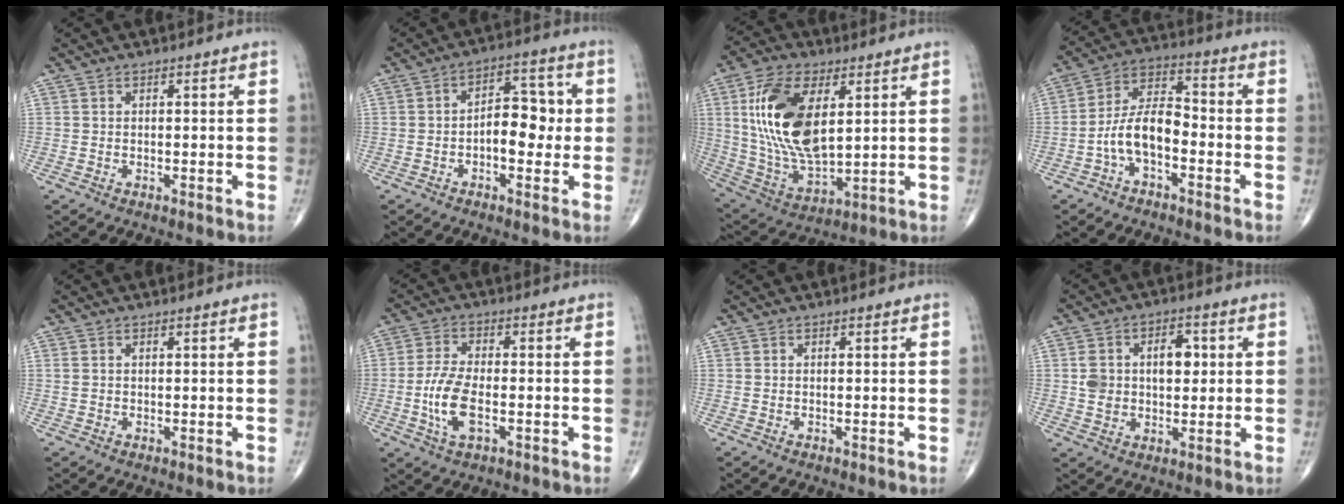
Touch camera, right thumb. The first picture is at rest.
{"total": 8.4, "force": [-0.7, 4.8, 6.8], "torque": [-0.074, 0.024, -0.016]}
{"total": 19.4, "force": [5.0, 9.8, 16.0], "torque": [-0.308, -0.020, 0.100]}
{"total": 9.5, "force": [-3.1, 4.8, 7.5], "torque": [-0.137, 0.045, -0.066]}
{"total": 0.7, "force": [0.3, 0.4, 0.5], "torque": [-0.016, 0.011, 0.011]}
{"total": 8.2, "force": [-2.0, 3.7, 7.0], "torque": [-0.152, 0.007, -0.039]}
{"total": 0.0}
{"total": 9.2, "force": [1.4, 6.1, 6.7], "torque": [-0.089, 0.010, 0.028]}